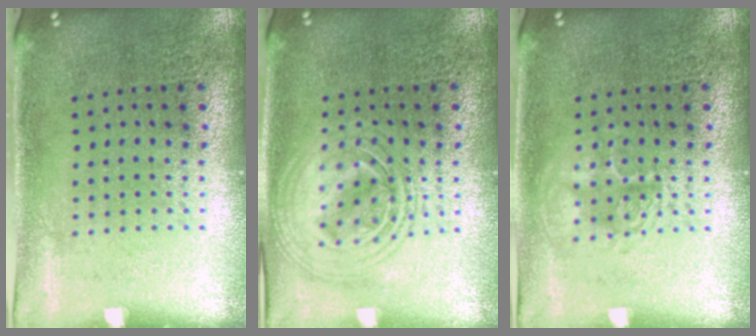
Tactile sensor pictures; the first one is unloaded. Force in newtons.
{"total": 2.7, "press": 2.7, "slide": 0.3}
{"total": 1.8, "press": 1.7, "slide": 0.2}